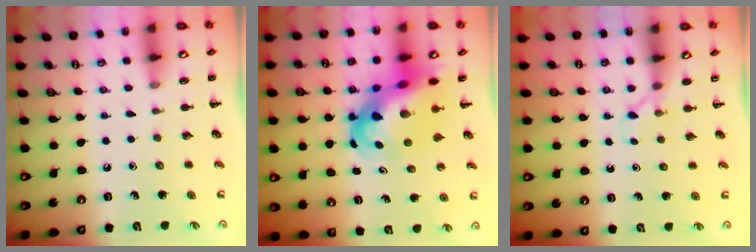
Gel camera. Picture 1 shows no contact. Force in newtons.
{"total": 10.1, "press": 9.7, "slide": 2.8}
{"total": 2.4, "press": 2.3, "slide": 0.7}